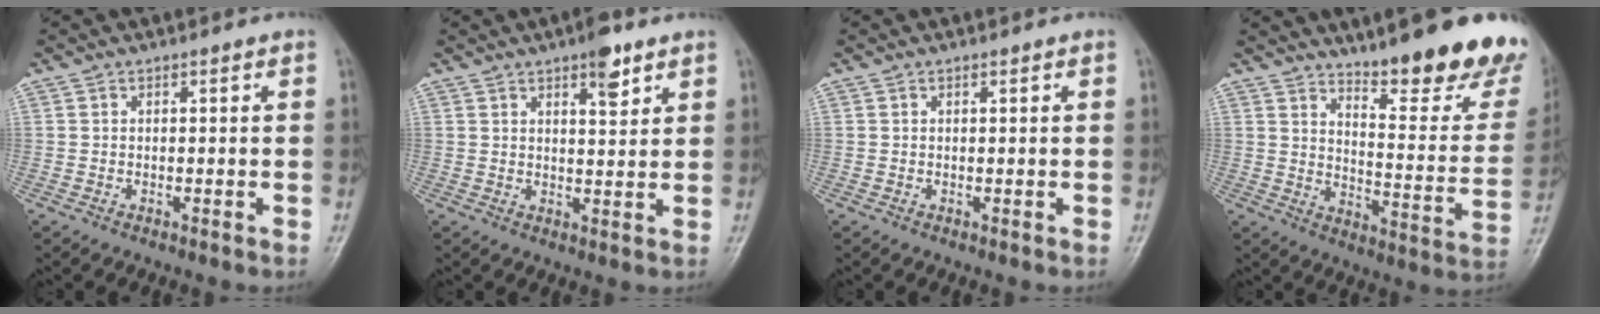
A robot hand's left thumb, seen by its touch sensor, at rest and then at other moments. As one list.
[{"total": 5.4, "force": [3.4, 1.7, 3.8], "torque": [-0.044, -0.019, 0.049]}, {"total": 0.0}, {"total": 20.8, "force": [15.8, 4.7, 12.6], "torque": [-0.135, -0.122, 0.218]}]